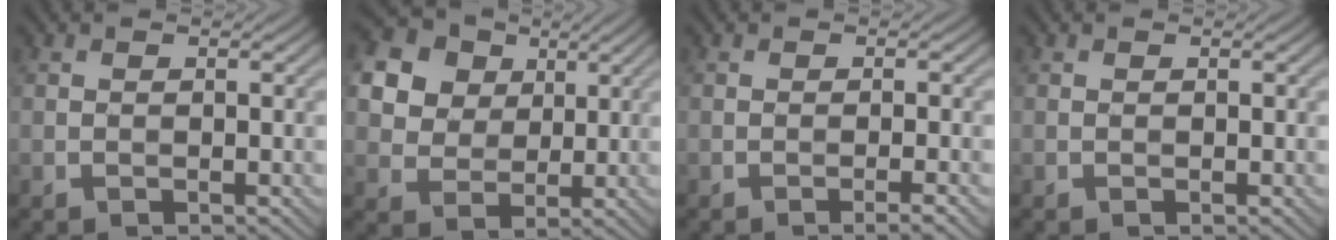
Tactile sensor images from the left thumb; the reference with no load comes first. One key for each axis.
{"total": 17.7, "fx": 8.5, "fy": 13.7, "fz": 7.3, "tx": -0.234, "ty": 0.031, "tz": 0.177}
{"total": 1.7, "fx": -1.0, "fy": -0.1, "fz": 1.3, "tx": -0.023, "ty": 0.009, "tz": -0.021}
{"total": 0.0}